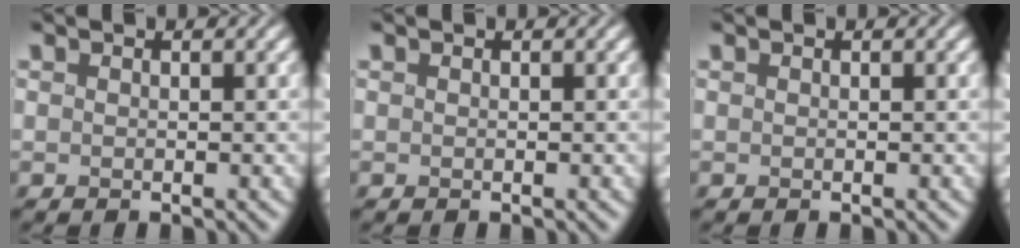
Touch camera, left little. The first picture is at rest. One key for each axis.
{"total": 0.0}
{"total": 0.0}